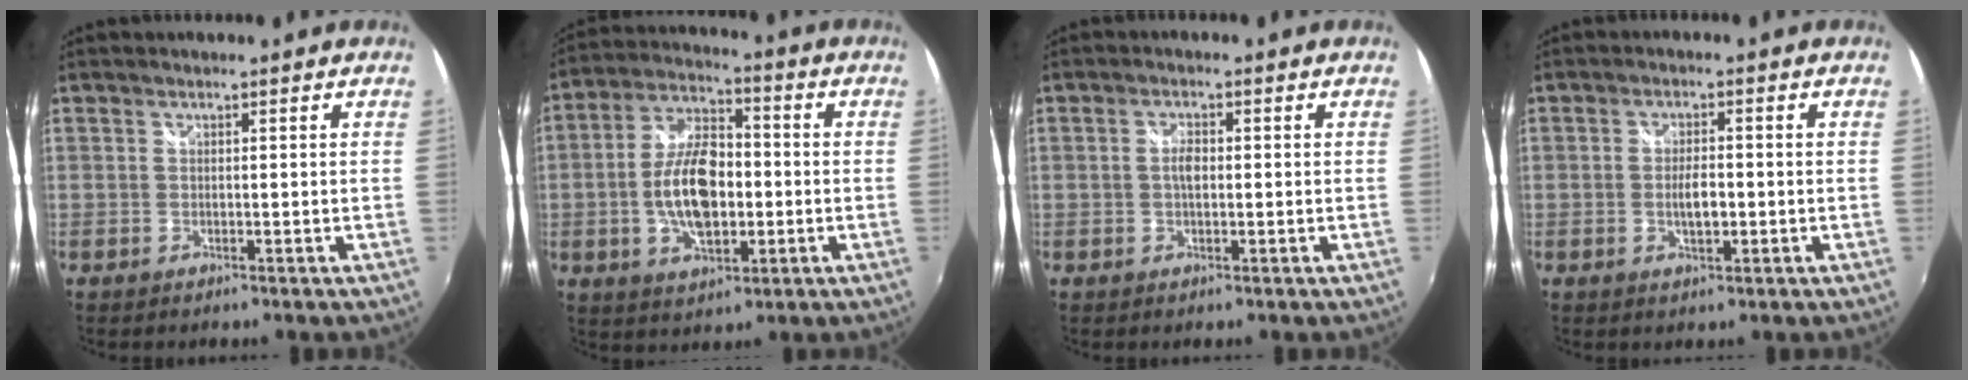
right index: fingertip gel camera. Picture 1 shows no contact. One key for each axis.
{"total": 13.4, "fx": -2.0, "fy": 7.0, "fz": 11.3, "tx": -0.224, "ty": 0.008, "tz": -0.035}
{"total": 2.4, "fx": -0.1, "fy": 1.2, "fz": 2.1, "tx": -0.039, "ty": 0.002, "tz": -0.004}
{"total": 3.8, "fx": -0.8, "fy": 1.4, "fz": 3.5, "tx": -0.065, "ty": -0.001, "tz": -0.012}